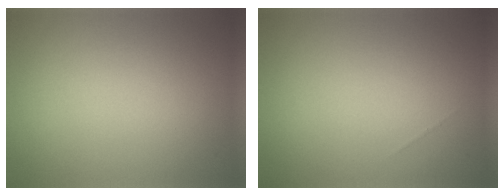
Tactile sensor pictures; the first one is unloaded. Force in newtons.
{"total": 0.0}